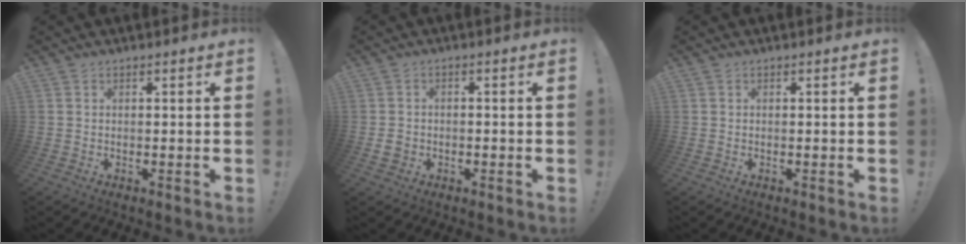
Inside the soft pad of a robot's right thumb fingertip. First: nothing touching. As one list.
[{"total": 2.7, "force": [-1.2, 2.1, 1.2], "torque": [-0.025, 0.005, -0.022]}, {"total": 0.0}]